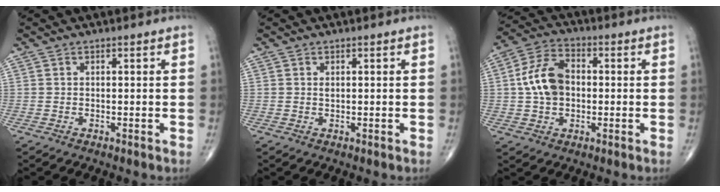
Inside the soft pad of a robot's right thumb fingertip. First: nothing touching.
{"total": 0.6, "force": [0.2, 0.3, 0.5], "torque": [-0.008, 0.001, 0.005]}
{"total": 10.1, "force": [0.2, 6.9, 7.3], "torque": [-0.127, 0.022, -0.004]}